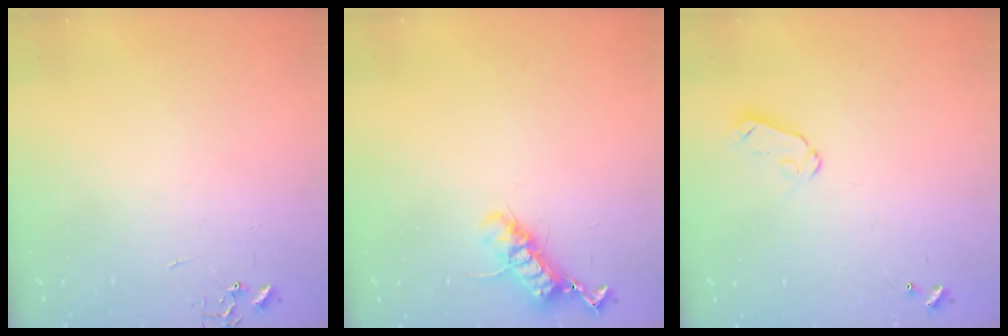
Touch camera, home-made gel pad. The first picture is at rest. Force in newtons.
{"total": 11.9, "press": 11.8, "slide": 0.9}
{"total": 5.4, "press": 5.4, "slide": 0.5}